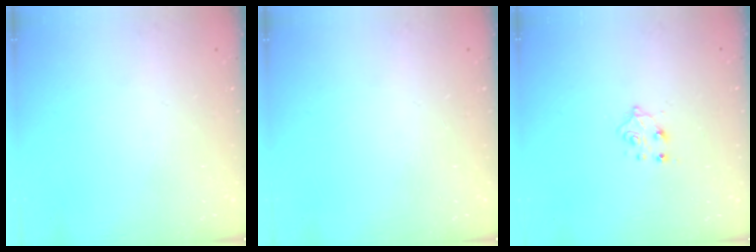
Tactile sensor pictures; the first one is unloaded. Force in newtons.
{"total": 0.0}
{"total": 5.5, "press": 5.4, "slide": 0.6}